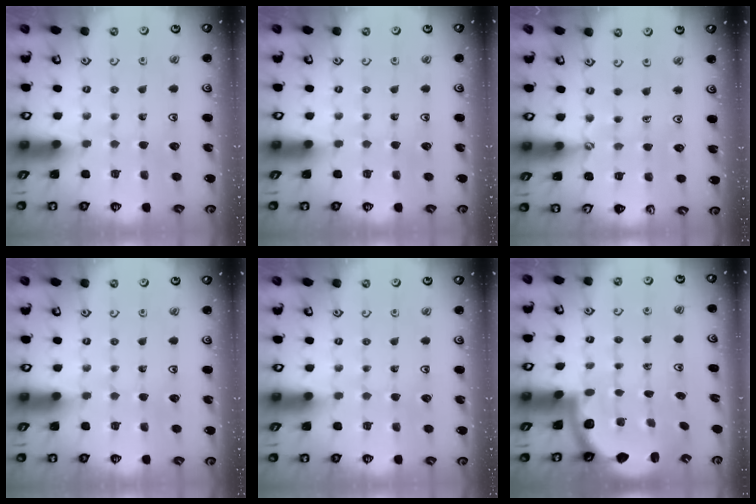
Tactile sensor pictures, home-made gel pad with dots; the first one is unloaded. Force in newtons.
{"total": 0.0}
{"total": 0.5, "press": 0.5, "slide": 0.1}
{"total": 0.0}
{"total": 0.0}
{"total": 2.5, "press": 2.4, "slide": 0.7}